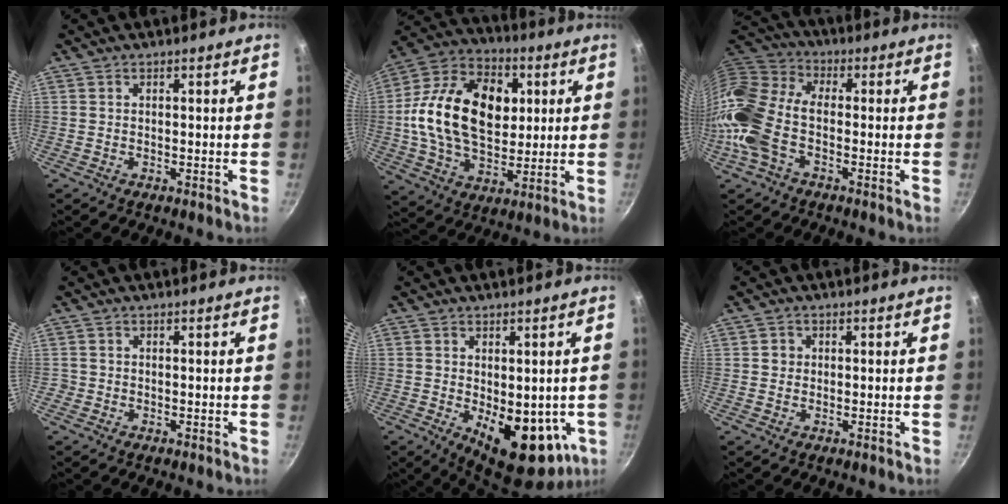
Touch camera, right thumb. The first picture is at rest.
{"total": 23.2, "force": [3.3, 15.4, 17.0], "torque": [-0.273, 0.015, 0.046]}
{"total": 14.8, "force": [-4.1, 8.6, 11.3], "torque": [-0.221, 0.034, -0.107]}
{"total": 0.8, "force": [-0.3, 0.7, 0.0], "torque": [0.001, 0.002, -0.007]}
{"total": 15.5, "force": [-2.8, 8.3, 12.8], "torque": [-0.133, -0.022, -0.020]}
{"total": 1.6, "force": [0.1, 1.5, 0.4], "torque": [0.001, 0.003, 0.000]}